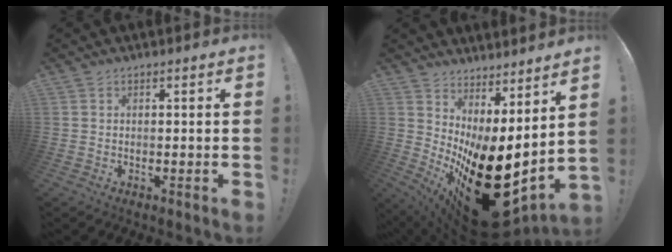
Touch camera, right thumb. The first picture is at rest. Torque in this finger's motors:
{"motor_torque": [-0.30, 2.26, 2.77, 0.00, 0.40]}